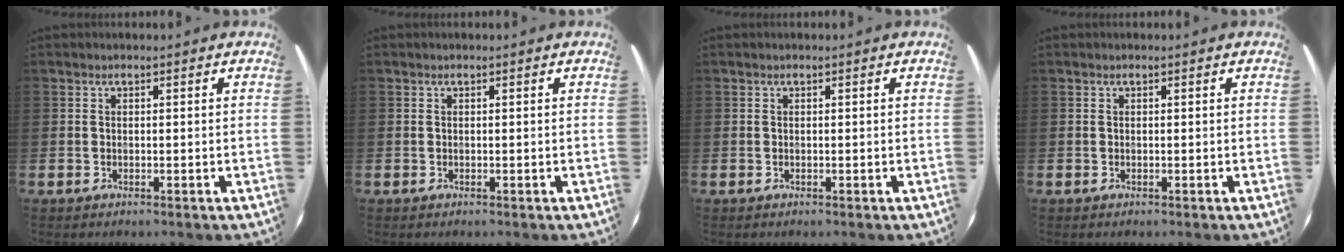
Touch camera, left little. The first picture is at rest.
{"total": 0.0}
{"total": 0.0}
{"total": 0.0}